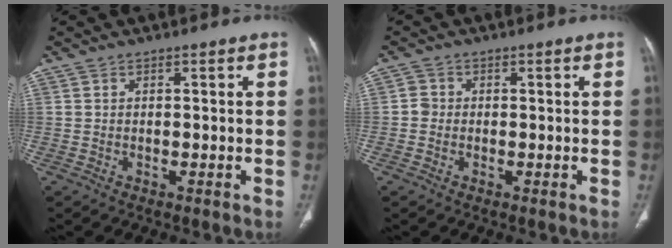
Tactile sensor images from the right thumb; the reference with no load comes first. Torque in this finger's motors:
{"motor_torque": [-0.02, -0.12, 0.41, 0.32, -0.03]}